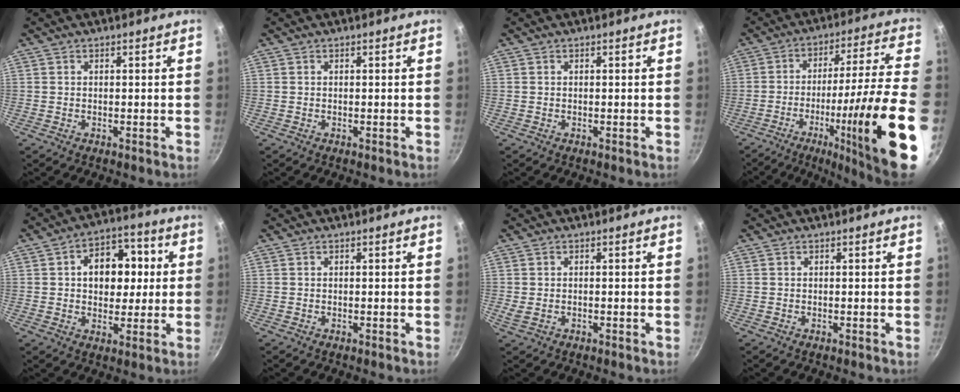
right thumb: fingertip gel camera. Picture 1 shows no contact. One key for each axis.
{"total": 0.0}
{"total": 0.0}
{"total": 25.0, "fx": -9.0, "fy": 3.2, "fz": 23.1, "tx": -0.321, "ty": 0.029, "tz": -0.135}
{"total": 12.6, "fx": 2.0, "fy": 9.0, "fz": 8.6, "tx": -0.079, "ty": 0.014, "tz": 0.021}
{"total": 0.0}
{"total": 1.6, "fx": -0.3, "fy": 1.0, "fz": 1.2, "tx": -0.027, "ty": -0.001, "tz": -0.001}
{"total": 0.0}